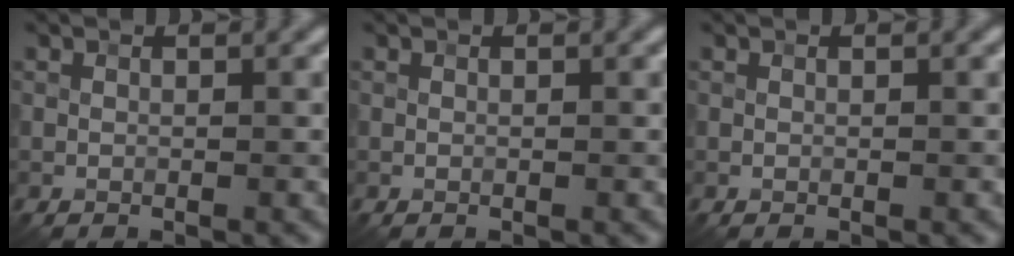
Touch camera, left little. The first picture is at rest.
{"total": 0.0}
{"total": 0.0}